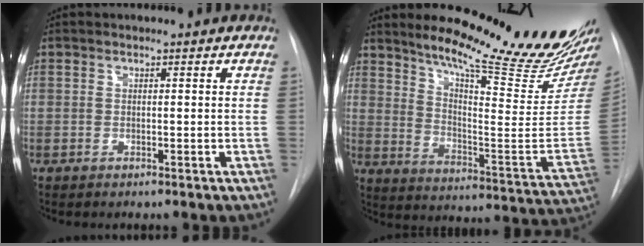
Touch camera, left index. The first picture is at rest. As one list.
[{"total": 22.4, "force": [19.5, -0.3, 11.2], "torque": [-0.170, -0.106, 0.270]}]